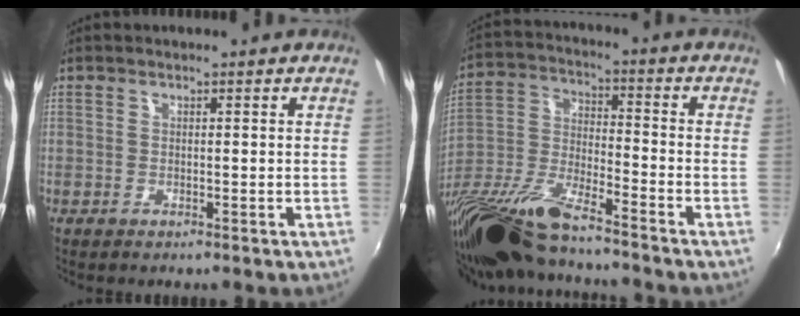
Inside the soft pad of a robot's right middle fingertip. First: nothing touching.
{"total": 17.5, "force": [-13.7, 2.5, 10.5], "torque": [-0.219, -0.043, -0.266]}